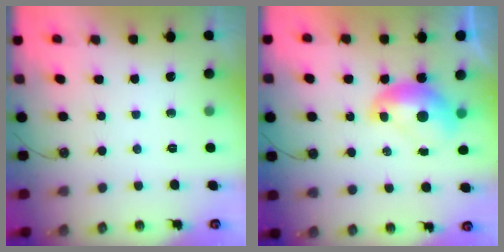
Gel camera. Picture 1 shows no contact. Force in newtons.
{"total": 1.6, "press": 1.6, "slide": 0.3}